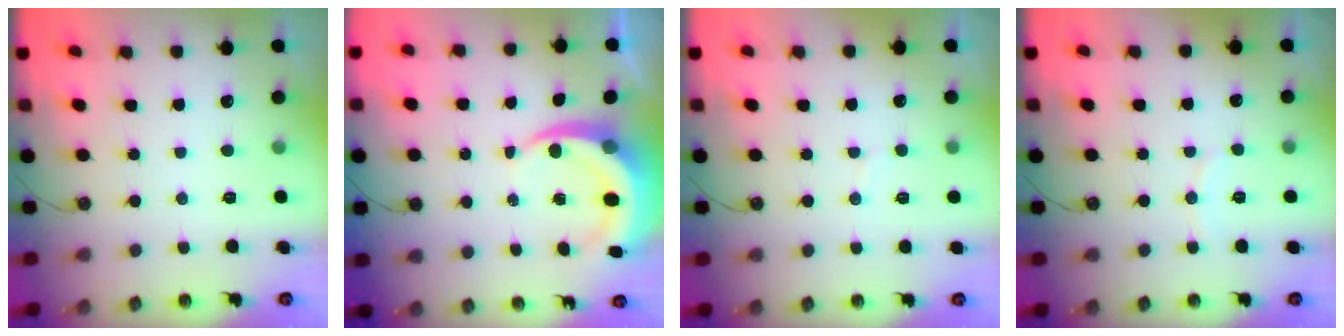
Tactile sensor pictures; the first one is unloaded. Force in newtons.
{"total": 7.8, "press": 7.8, "slide": 0.9}
{"total": 2.9, "press": 2.7, "slide": 1.1}
{"total": 5.1, "press": 5.0, "slide": 0.5}